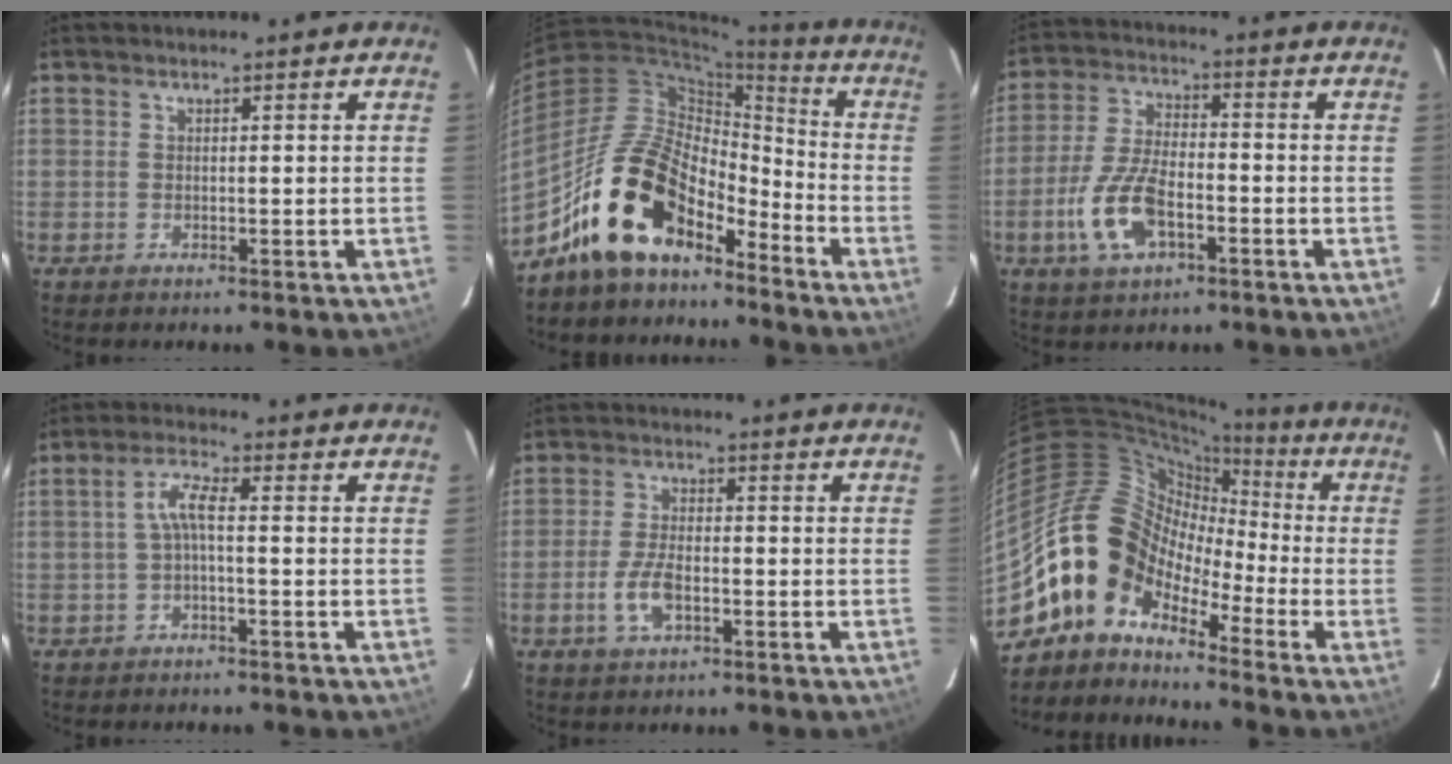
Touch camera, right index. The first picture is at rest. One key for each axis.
{"total": 16.5, "fx": -11.9, "fy": 7.5, "fz": 8.5, "tx": -0.160, "ty": 0.021, "tz": -0.217}
{"total": 11.3, "fx": -4.4, "fy": 5.3, "fz": 8.9, "tx": -0.195, "ty": -0.001, "tz": -0.080}
{"total": 3.4, "fx": -0.9, "fy": 0.4, "fz": 3.3, "tx": -0.071, "ty": 0.008, "tz": -0.018}
{"total": 6.1, "fx": -2.3, "fy": 2.8, "fz": 4.8, "tx": -0.107, "ty": -0.001, "tz": -0.043}
{"total": 11.8, "fx": -7.9, "fy": 7.8, "fz": 4.1, "tx": -0.074, "ty": 0.036, "tz": -0.173}